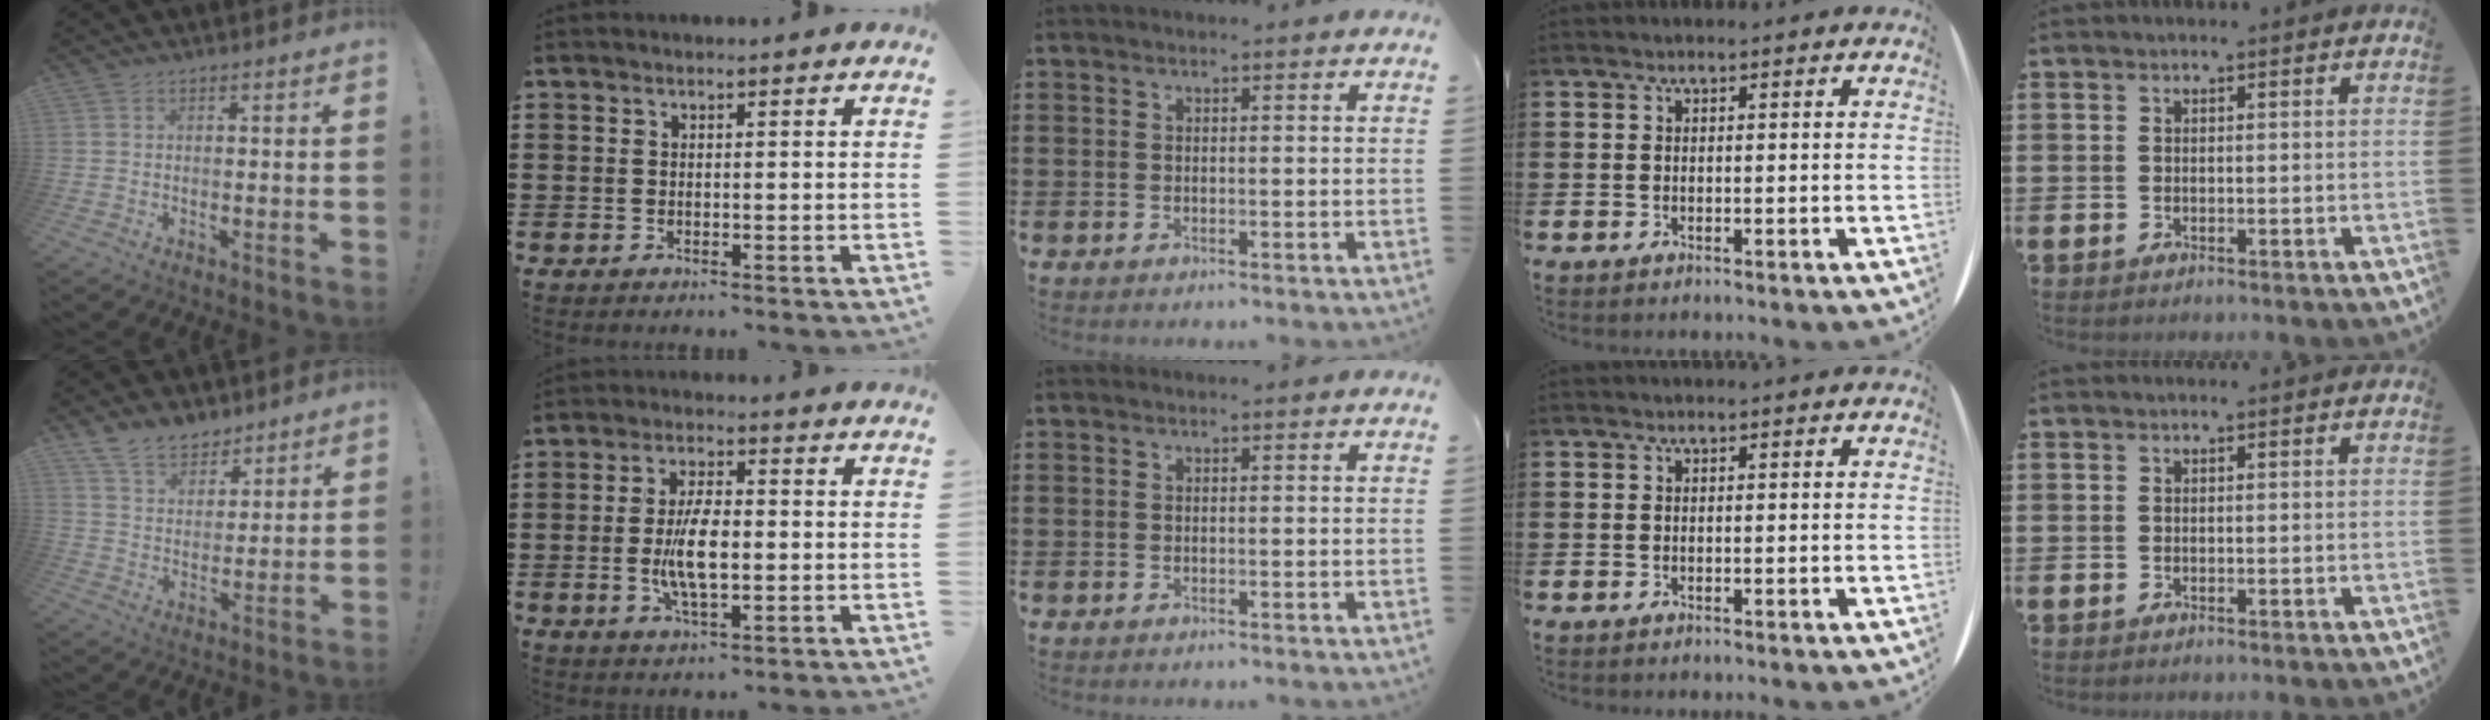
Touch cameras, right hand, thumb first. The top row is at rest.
{"thumb": {"total": 10.4, "force": [8.3, 5.6, 2.8], "torque": [-0.054, -0.059, 0.163]}, "index": {"total": 7.7, "force": [-0.8, 3.0, 7.0], "torque": [-0.151, -0.005, -0.020]}}